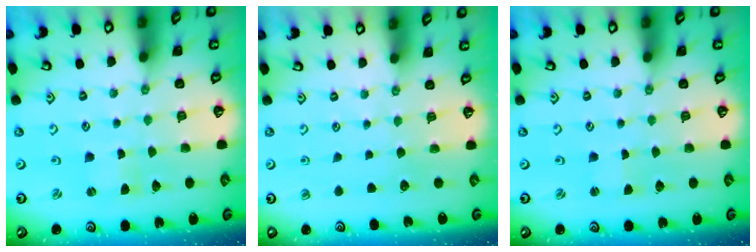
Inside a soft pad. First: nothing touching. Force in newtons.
{"total": 0.0}
{"total": 0.0}